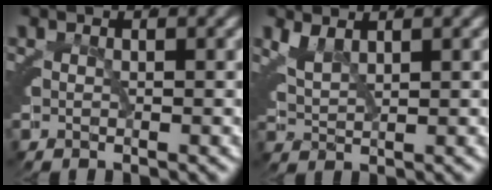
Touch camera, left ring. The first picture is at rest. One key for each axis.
{"total": 1.8, "fx": 1.5, "fy": 0.2, "fz": 1.0, "tx": -0.026, "ty": -0.003, "tz": 0.035}